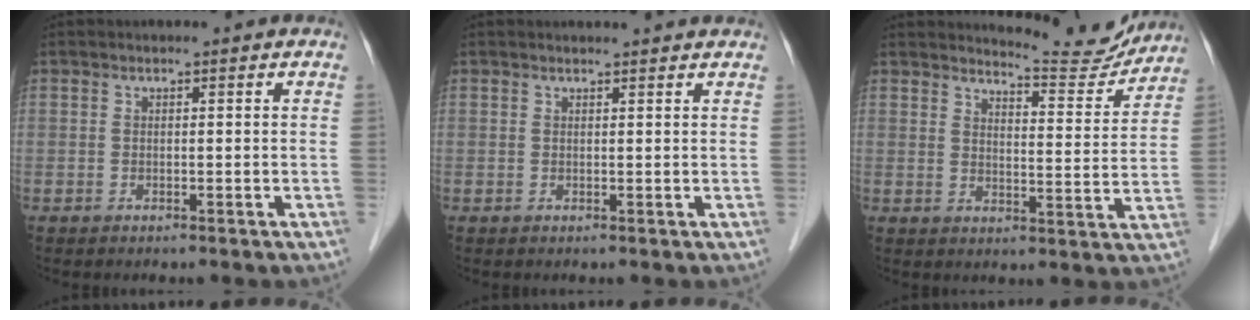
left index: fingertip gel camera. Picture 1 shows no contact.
{"total": 3.6, "force": [3.5, 0.0, 0.8], "torque": [-0.012, 0.012, 0.038]}
{"total": 9.7, "force": [9.6, 0.6, 0.6], "torque": [-0.006, -0.024, 0.119]}